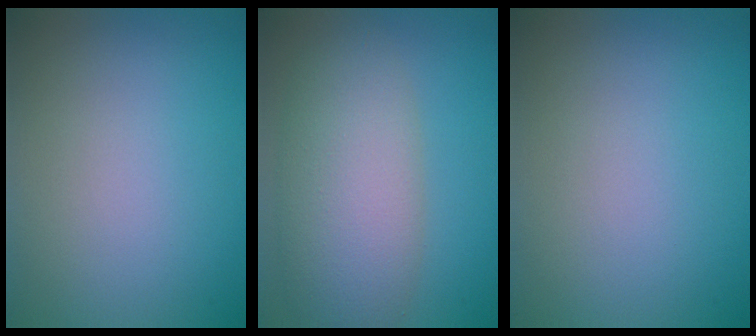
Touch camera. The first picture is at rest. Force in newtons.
{"total": 7.9, "press": 7.8, "slide": 0.3}
{"total": 0.0}